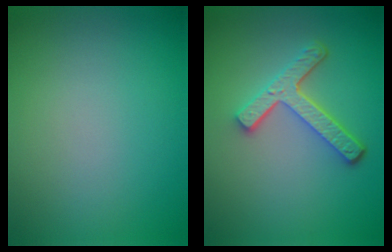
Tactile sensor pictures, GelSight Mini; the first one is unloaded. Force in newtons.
{"total": 4.4, "press": 3.3, "slide": 2.8}